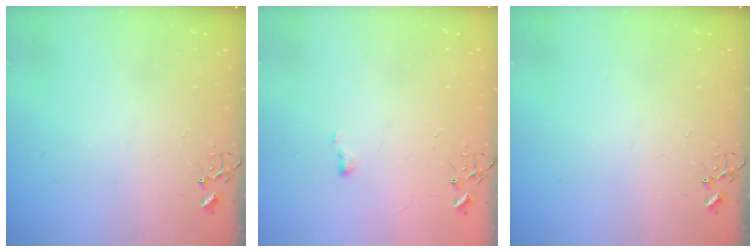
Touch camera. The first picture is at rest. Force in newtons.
{"total": 3.5, "press": 3.5, "slide": 0.5}
{"total": 0.0}